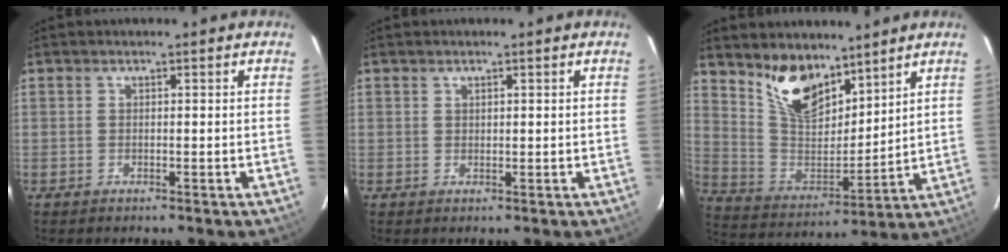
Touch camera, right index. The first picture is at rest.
{"total": 0.6, "force": [0.5, 0.4, 0.2], "torque": [-0.002, 0.002, 0.009]}
{"total": 13.2, "force": [9.6, 5.9, 6.8], "torque": [-0.135, -0.001, 0.193]}